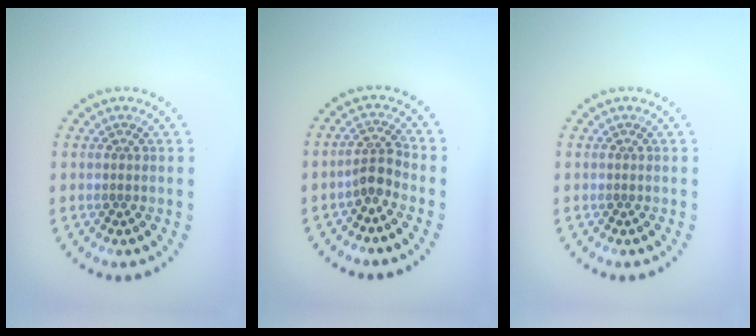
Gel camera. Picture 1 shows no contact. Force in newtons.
{"total": 2.2, "press": 1.8, "slide": 1.3}
{"total": 0.0}